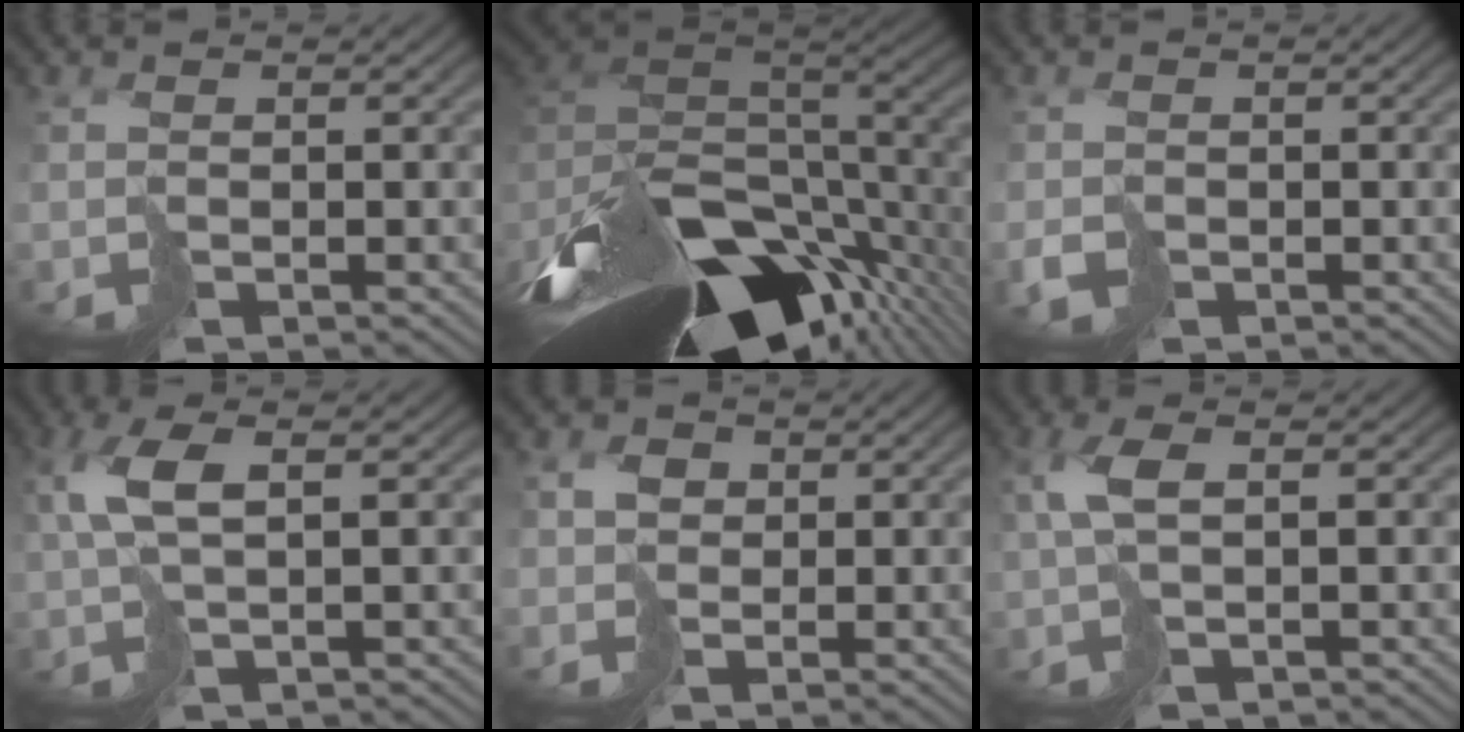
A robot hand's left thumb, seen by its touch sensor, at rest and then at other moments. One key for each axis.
{"total": 17.4, "fx": -8.3, "fy": 8.5, "fz": 12.7, "tx": -0.294, "ty": -0.020, "tz": -0.126}
{"total": 1.4, "fx": -0.7, "fy": 1.1, "fz": 0.2, "tx": -0.007, "ty": -0.005, "tz": -0.012}
{"total": 5.7, "fx": 1.7, "fy": 1.9, "fz": 5.1, "tx": -0.109, "ty": 0.015, "tz": 0.030}
{"total": 2.8, "fx": 0.6, "fy": 2.4, "fz": 1.2, "tx": -0.022, "ty": 0.002, "tz": 0.009}
{"total": 4.0, "fx": 1.0, "fy": 1.4, "fz": 3.7, "tx": -0.077, "ty": 0.011, "tz": 0.019}